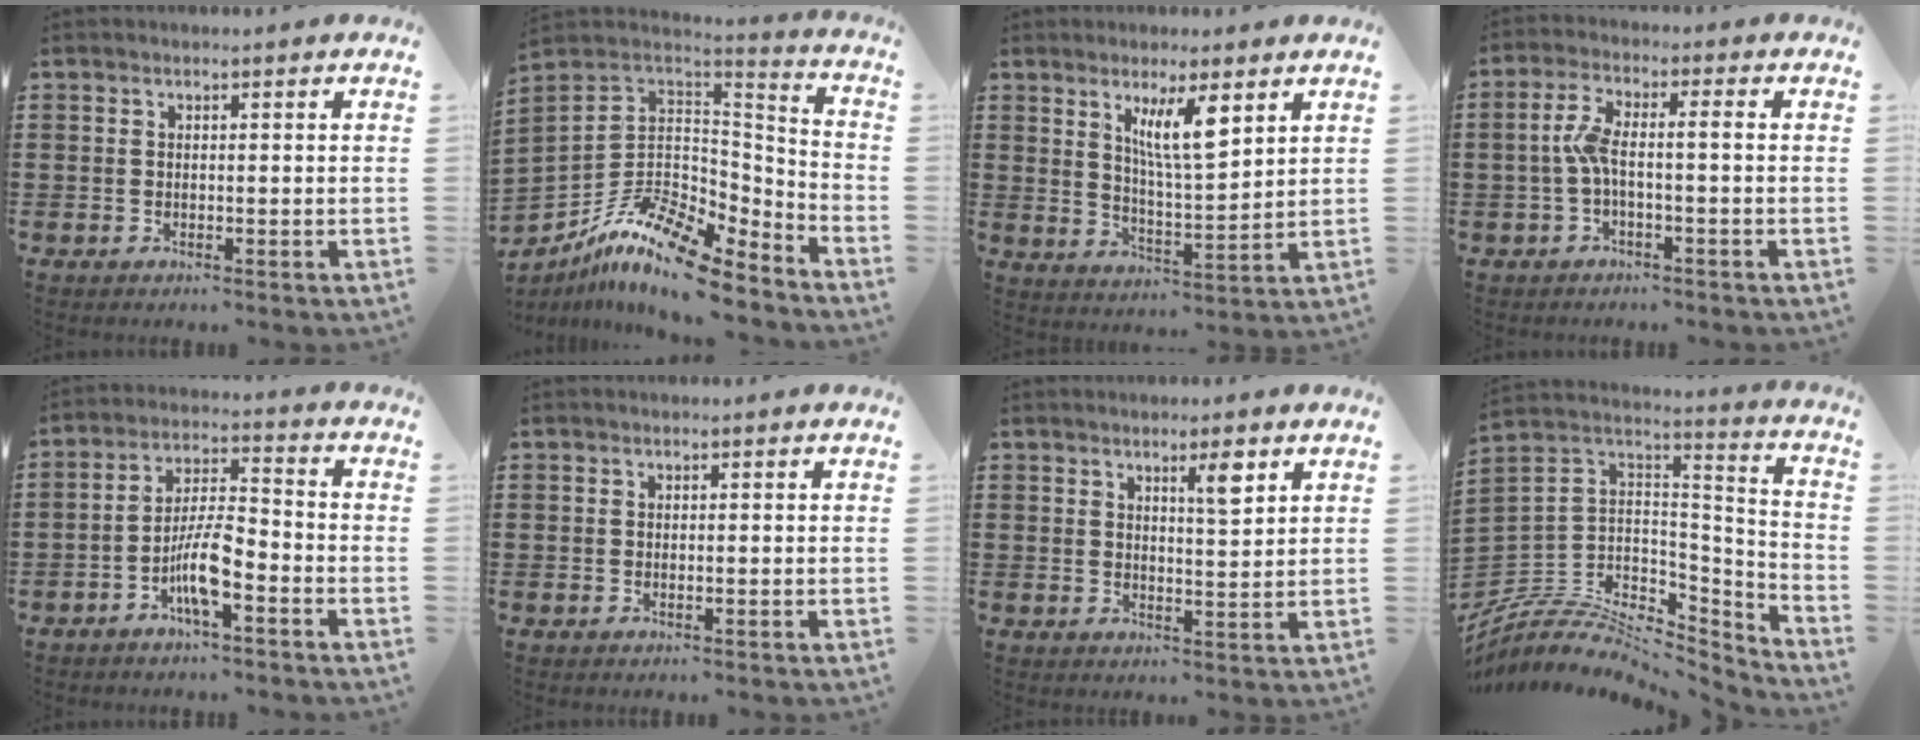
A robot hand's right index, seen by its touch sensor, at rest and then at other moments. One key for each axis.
{"total": 13.1, "fx": -8.7, "fy": 4.8, "fz": 8.5, "tx": -0.177, "ty": 0.013, "tz": -0.164}
{"total": 8.1, "fx": 4.1, "fy": 1.9, "fz": 6.7, "tx": -0.125, "ty": -0.005, "tz": 0.066}
{"total": 4.7, "fx": -1.0, "fy": 0.8, "fz": 4.5, "tx": -0.104, "ty": -0.004, "tz": -0.028}
{"total": 7.5, "fx": -3.6, "fy": 1.9, "fz": 6.3, "tx": -0.132, "ty": -0.001, "tz": -0.070}
{"total": 0.0}
{"total": 4.6, "fx": 2.8, "fy": 0.8, "fz": 3.6, "tx": -0.052, "ty": -0.004, "tz": 0.041}
{"total": 7.3, "fx": -5.2, "fy": 4.0, "fz": 3.3, "tx": -0.077, "ty": -0.003, "tz": -0.099}